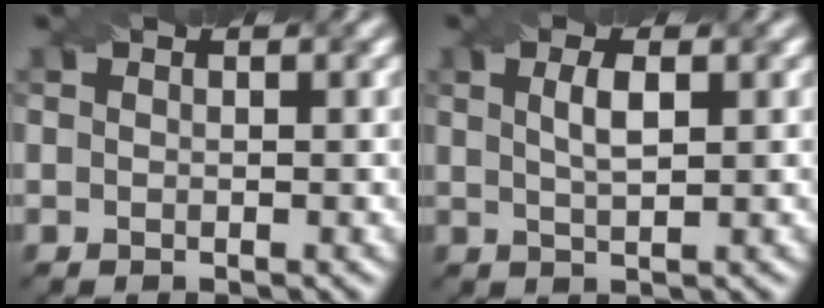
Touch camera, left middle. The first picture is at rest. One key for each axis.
{"total": 2.3, "fx": 0.7, "fy": 0.7, "fz": 2.1, "tx": -0.038, "ty": 0.004, "tz": 0.014}